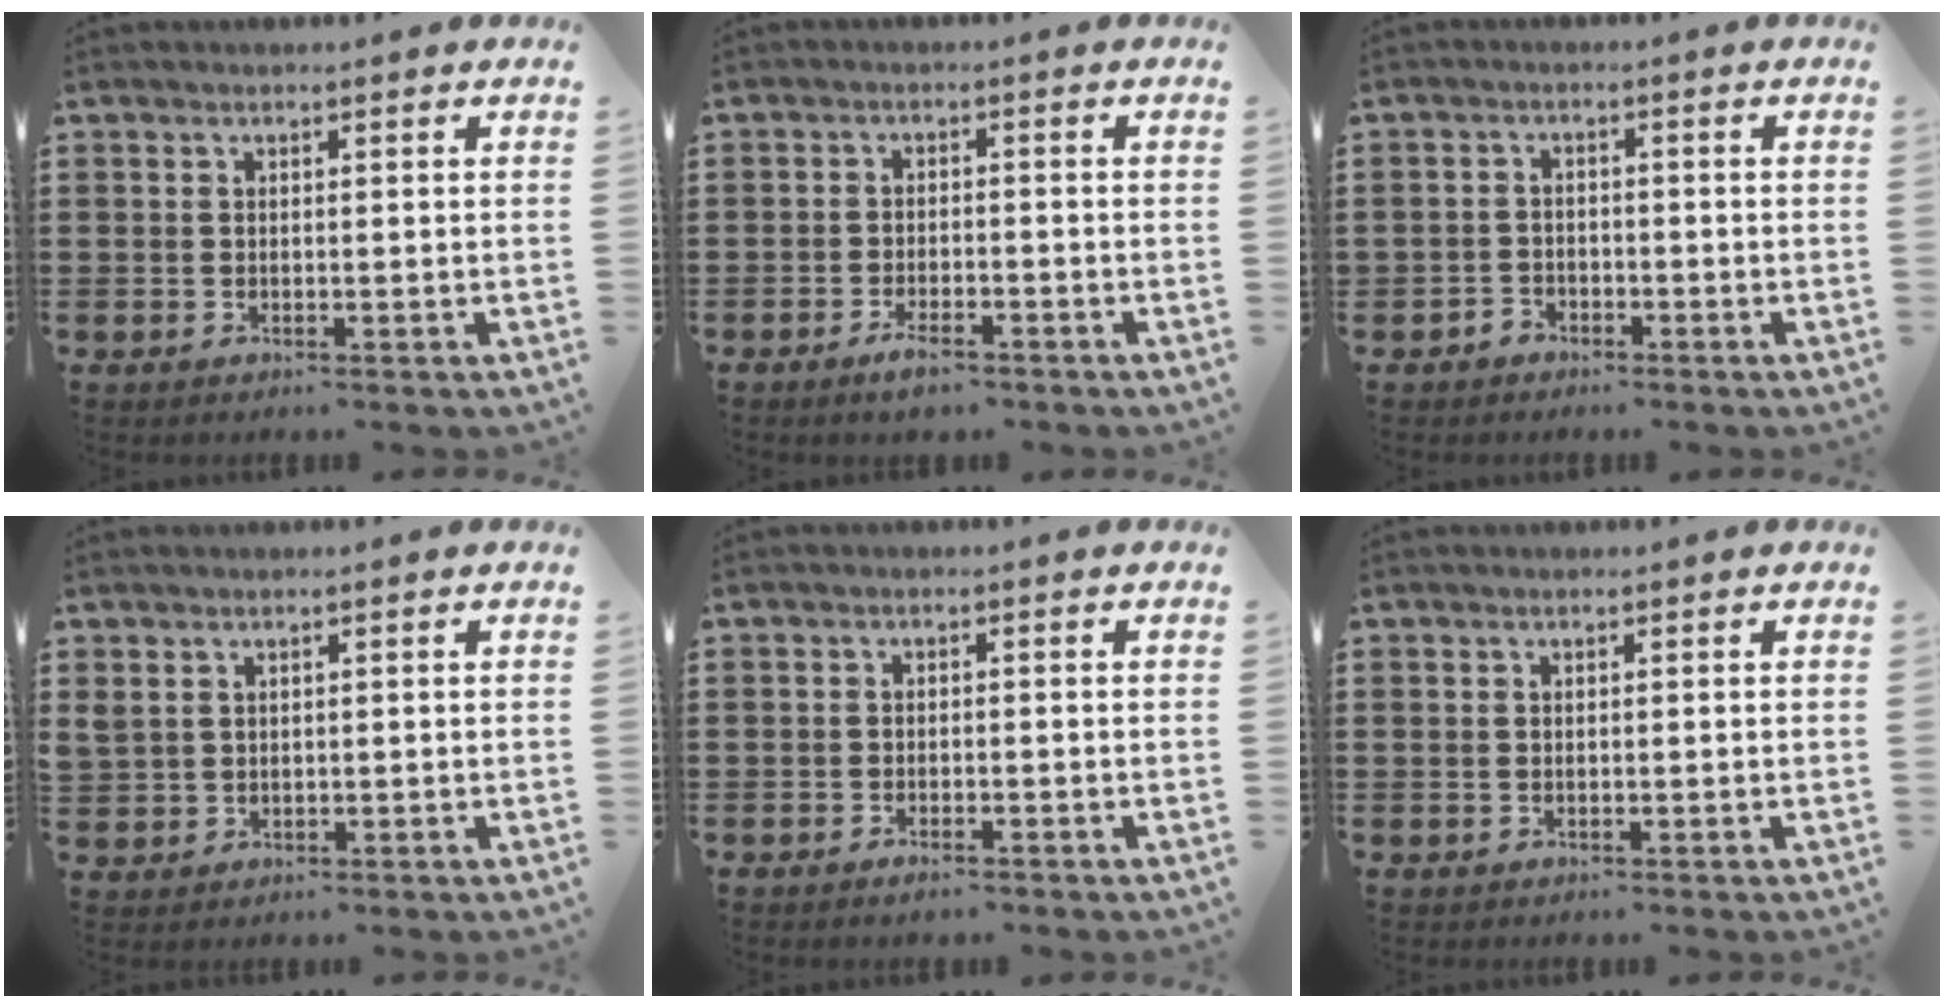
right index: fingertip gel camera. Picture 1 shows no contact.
{"total": 2.8, "force": [-2.1, 0.8, 1.7], "torque": [-0.036, 0.004, -0.041]}
{"total": 1.8, "force": [-1.6, 1.0, 0.0], "torque": [-0.006, 0.004, -0.036]}
{"total": 1.6, "force": [1.0, 1.1, 0.5], "torque": [-0.015, 0.005, 0.020]}
{"total": 1.0, "force": [-0.9, 0.2, 0.4], "torque": [-0.011, -0.002, -0.017]}
{"total": 0.0}